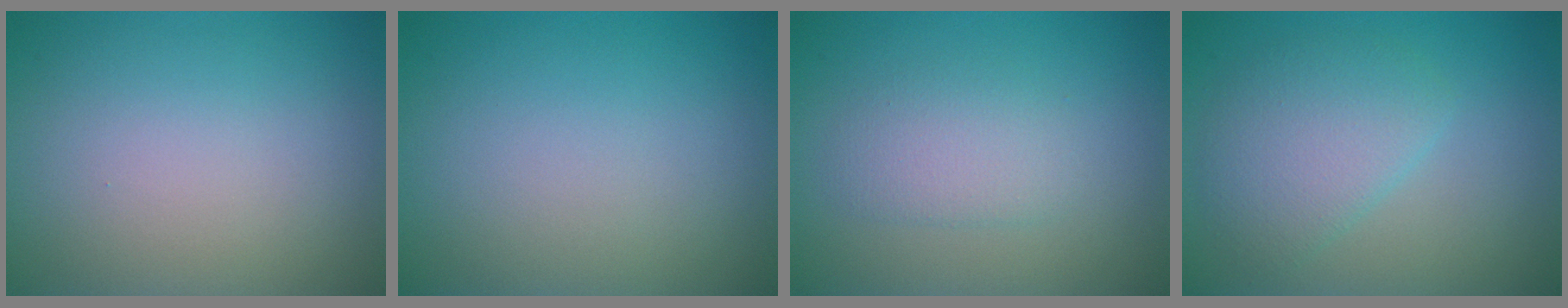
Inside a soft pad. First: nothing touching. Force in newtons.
{"total": 0.0}
{"total": 2.3, "press": 2.2, "slide": 0.1}
{"total": 3.9, "press": 3.9, "slide": 0.1}